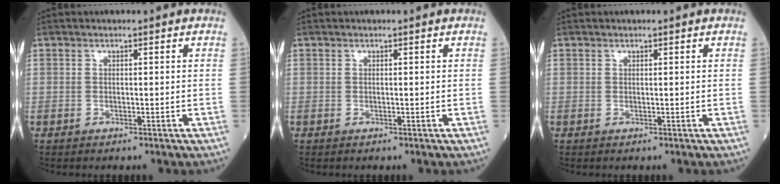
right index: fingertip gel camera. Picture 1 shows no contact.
{"total": 0.0}
{"total": 0.0}